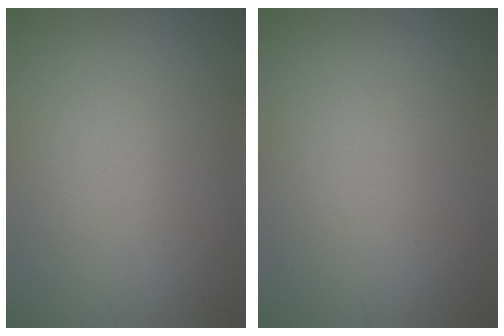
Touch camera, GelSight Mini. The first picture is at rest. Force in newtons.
{"total": 0.0}